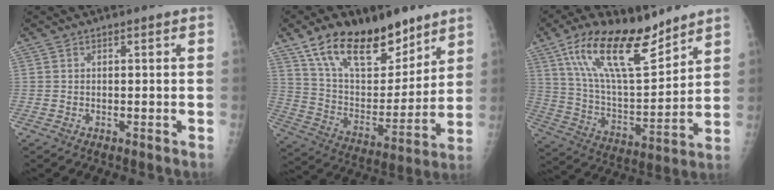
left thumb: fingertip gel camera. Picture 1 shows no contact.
{"total": 21.1, "force": [14.1, 10.4, 11.8], "torque": [-0.155, -0.063, 0.249]}
{"total": 19.7, "force": [12.9, 7.2, 13.1], "torque": [-0.203, -0.063, 0.238]}